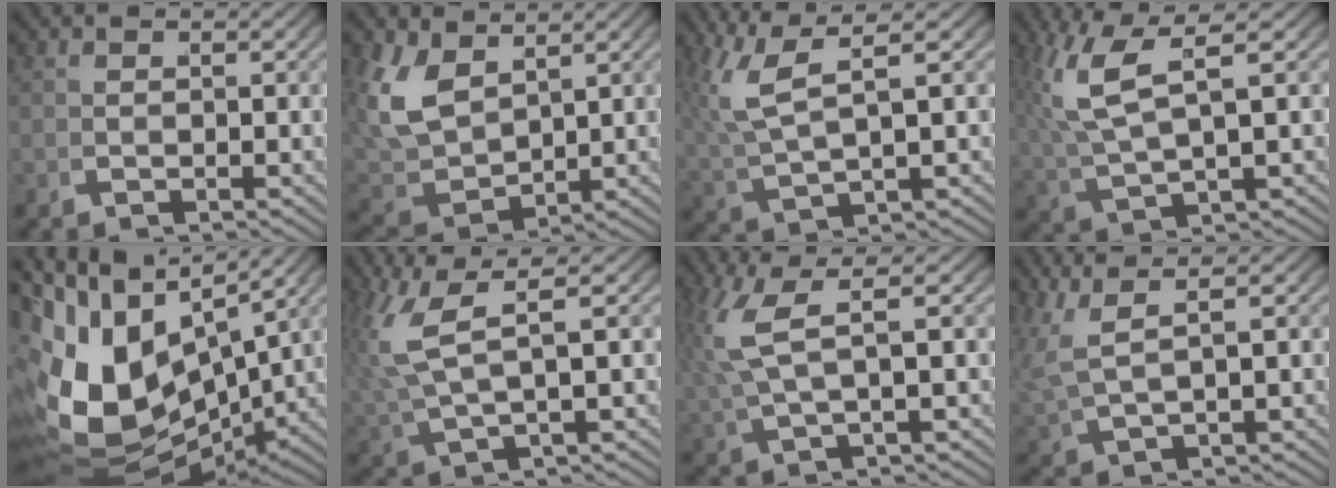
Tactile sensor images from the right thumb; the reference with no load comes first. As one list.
[{"total": 7.2, "force": [1.4, 5.2, 4.8], "torque": [-0.137, -0.030, 0.050]}, {"total": 6.7, "force": [3.0, 3.4, 5.0], "torque": [-0.111, -0.002, 0.062]}, {"total": 6.9, "force": [1.9, 3.8, 5.4], "torque": [-0.122, -0.007, 0.045]}, {"total": 22.3, "force": [-1.6, 17.1, 14.2], "torque": [-0.306, -0.066, 0.000]}, {"total": 7.4, "force": [2.2, 4.0, 5.9], "torque": [-0.134, -0.009, 0.049]}, {"total": 5.8, "force": [2.2, 2.2, 4.9], "torque": [-0.104, 0.003, 0.045]}, {"total": 6.1, "force": [3.4, 2.9, 4.1], "torque": [-0.089, 0.005, 0.067]}]